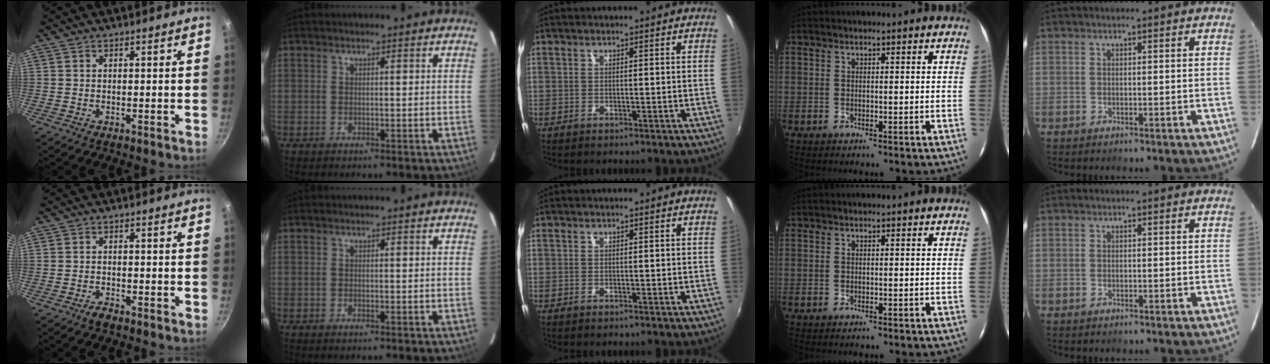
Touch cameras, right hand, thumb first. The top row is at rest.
{"thumb": {"total": 1.8, "force": [-1.4, 0.7, 0.9], "torque": [-0.018, 0.013, -0.028]}}